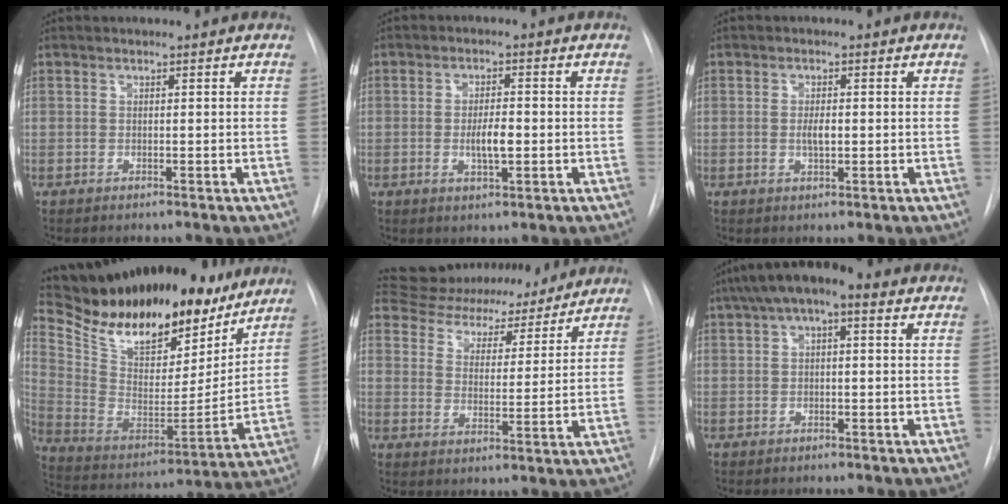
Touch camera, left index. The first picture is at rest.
{"total": 4.3, "force": [-0.8, 1.3, 4.0], "torque": [-0.070, -0.003, -0.011]}
{"total": 2.3, "force": [-0.3, 0.8, 2.2], "torque": [-0.040, 0.000, -0.002]}
{"total": 25.0, "force": [20.9, 8.2, 11.0], "torque": [-0.200, -0.014, 0.325]}
{"total": 16.9, "force": [15.5, 5.9, 3.3], "torque": [-0.048, 0.012, 0.218]}
{"total": 7.4, "force": [3.4, 2.9, 6.0], "torque": [-0.110, 0.038, 0.046]}